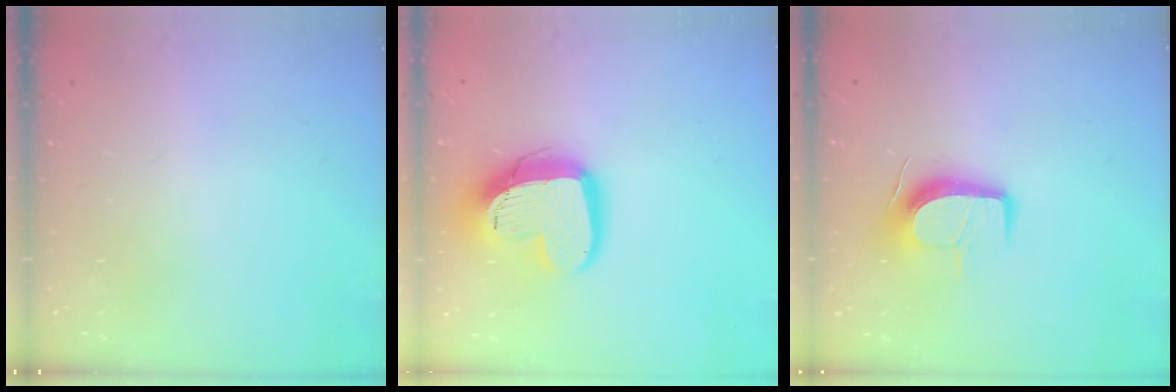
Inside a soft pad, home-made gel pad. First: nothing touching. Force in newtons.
{"total": 16.3, "press": 16.3, "slide": 1.4}
{"total": 10.5, "press": 10.5, "slide": 0.9}